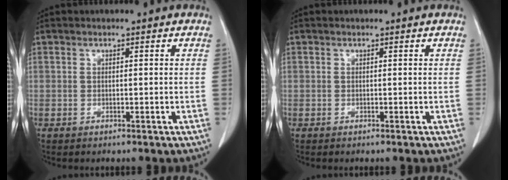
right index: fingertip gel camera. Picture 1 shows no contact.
{"total": 0.0}